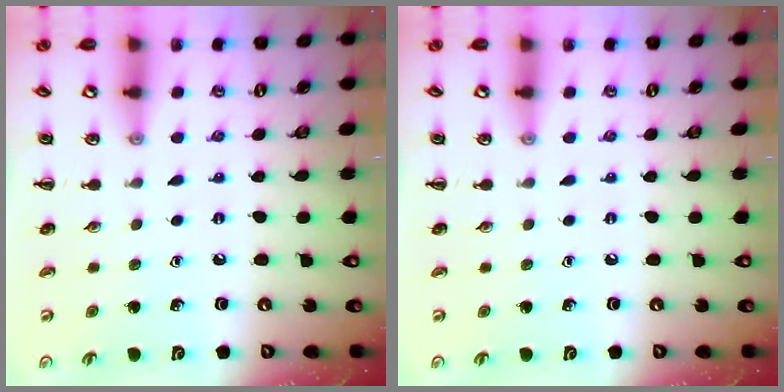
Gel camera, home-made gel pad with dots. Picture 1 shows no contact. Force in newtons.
{"total": 0.0}